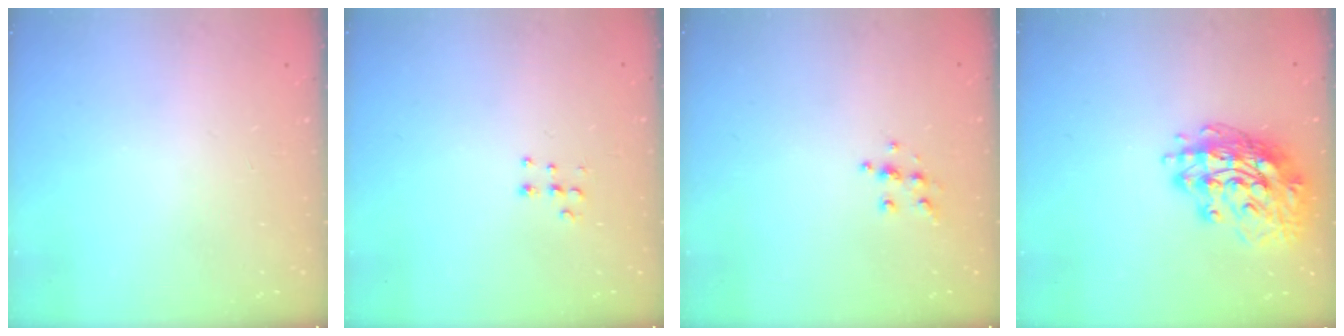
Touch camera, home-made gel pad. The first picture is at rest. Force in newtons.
{"total": 5.2, "press": 5.2, "slide": 0.2}
{"total": 6.4, "press": 6.4, "slide": 0.6}
{"total": 15.7, "press": 15.7, "slide": 1.3}